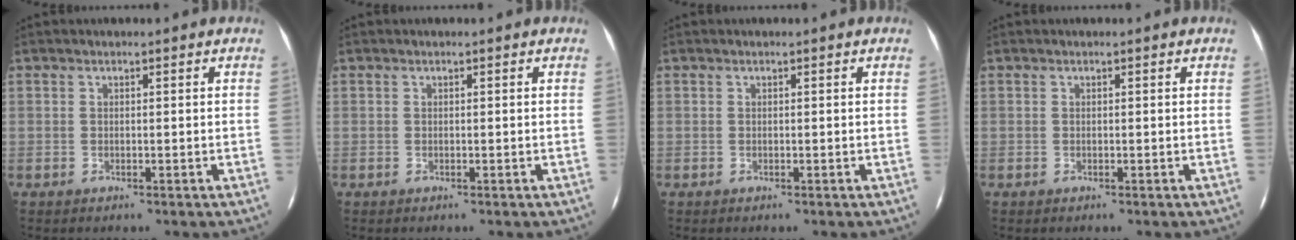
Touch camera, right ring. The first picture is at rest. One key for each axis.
{"total": 0.0}
{"total": 0.0}
{"total": 0.0}